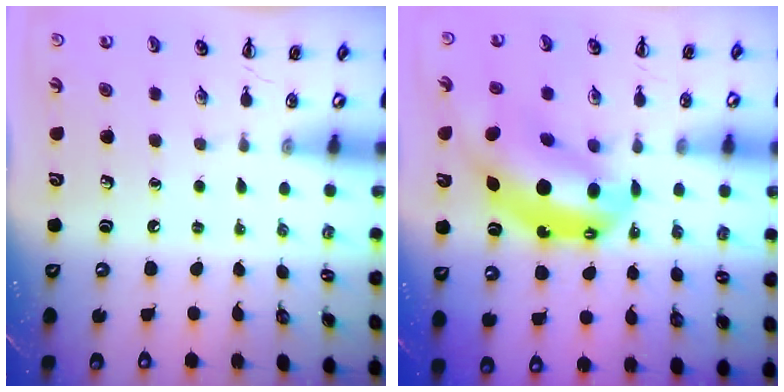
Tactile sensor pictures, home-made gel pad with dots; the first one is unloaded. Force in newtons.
{"total": 14.9, "press": 14.2, "slide": 4.3}